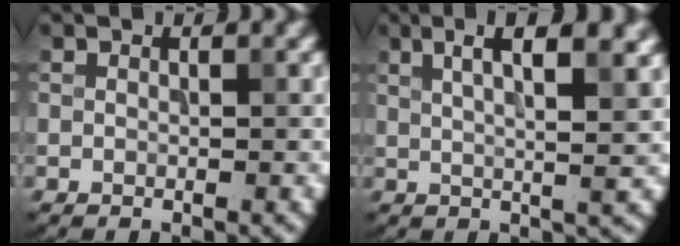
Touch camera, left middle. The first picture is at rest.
{"total": 6.1, "force": [2.8, 1.5, 5.2], "torque": [-0.058, 0.010, 0.037]}